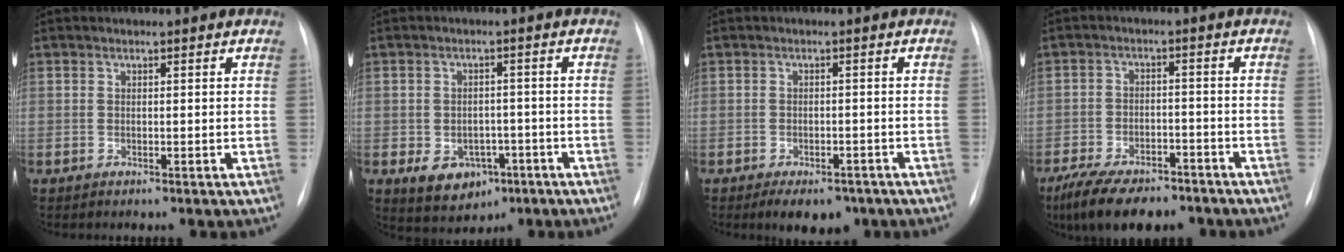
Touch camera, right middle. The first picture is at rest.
{"total": 6.6, "force": [-2.7, 5.0, 3.3], "torque": [-0.051, 0.010, -0.028]}
{"total": 6.6, "force": [-4.7, 3.3, 3.2], "torque": [-0.035, 0.002, -0.062]}
{"total": 13.1, "force": [-10.1, 5.0, 6.7], "torque": [-0.114, -0.007, -0.156]}